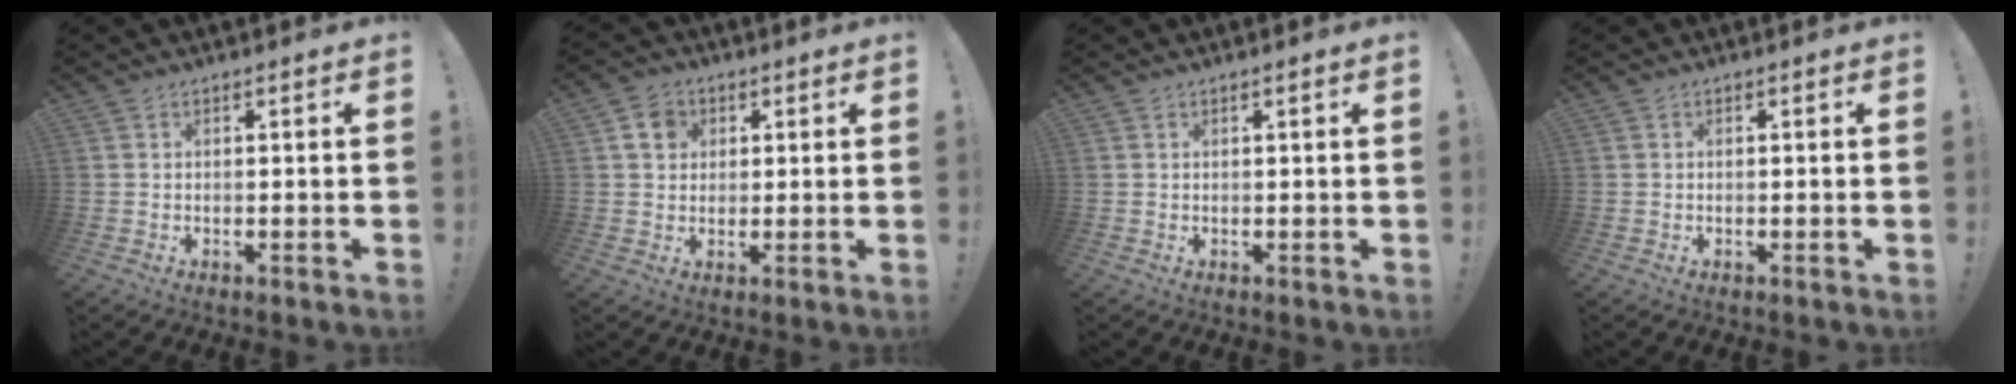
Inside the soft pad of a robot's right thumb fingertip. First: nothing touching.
{"total": 6.2, "force": [2.3, 5.2, 2.5], "torque": [-0.042, 0.003, 0.046]}
{"total": 0.8, "force": [0.3, -0.3, 0.7], "torque": [-0.012, -0.001, 0.003]}
{"total": 0.0}